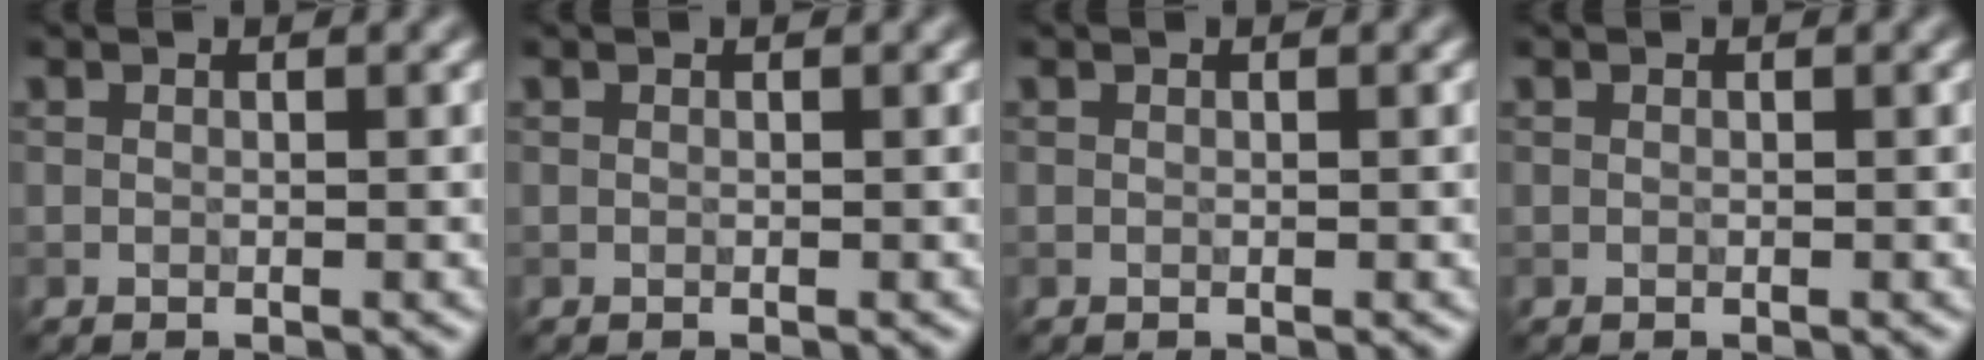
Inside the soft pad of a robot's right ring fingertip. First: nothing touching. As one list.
[{"total": 0.0}, {"total": 0.0}, {"total": 0.0}]